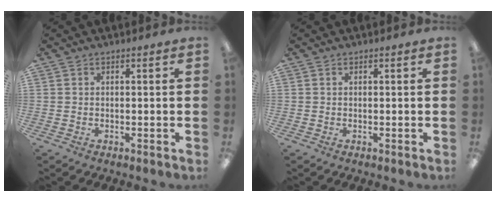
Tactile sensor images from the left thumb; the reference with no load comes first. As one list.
[{"total": 0.0}]